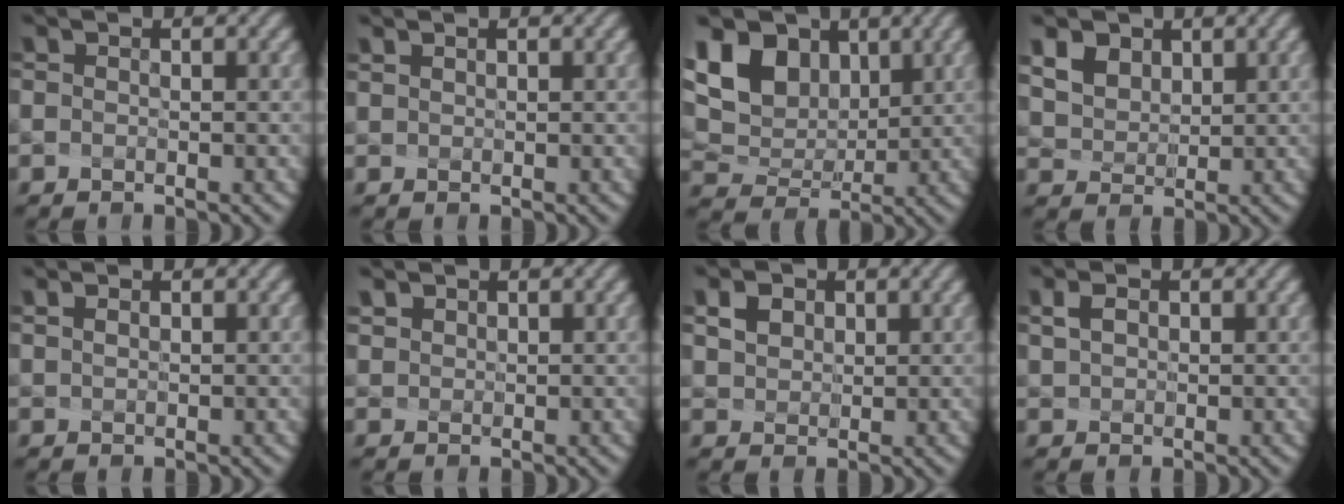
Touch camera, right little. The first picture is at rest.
{"total": 0.9, "force": [0.8, 0.4, 0.2], "torque": [0.001, 0.012, 0.004]}
{"total": 11.0, "force": [5.7, 7.6, 5.6], "torque": [-0.122, 0.026, 0.106]}
{"total": 6.1, "force": [4.1, 3.9, 2.3], "torque": [-0.077, 0.011, 0.075]}
{"total": 1.2, "force": [1.0, 0.5, 0.4], "torque": [-0.007, 0.019, 0.004]}
{"total": 1.8, "force": [1.5, 1.0, 0.4], "torque": [-0.006, 0.013, 0.025]}
{"total": 3.7, "force": [2.3, 2.4, 1.4], "torque": [-0.042, 0.007, 0.041]}
{"total": 0.8, "force": [0.6, 0.4, 0.3], "torque": [-0.009, 0.002, 0.016]}